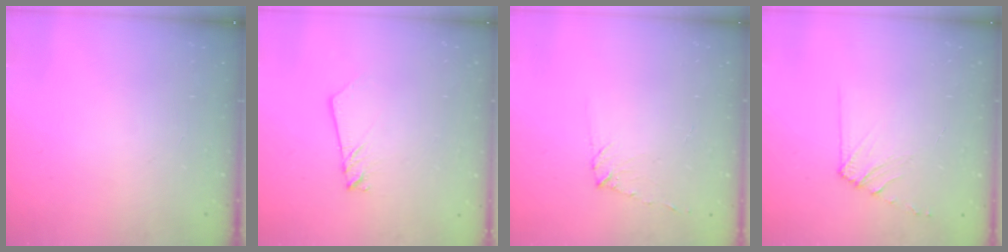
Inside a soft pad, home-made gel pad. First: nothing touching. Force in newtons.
{"total": 2.5, "press": 2.5, "slide": 0.1}
{"total": 5.3, "press": 5.3, "slide": 0.6}
{"total": 6.8, "press": 6.7, "slide": 0.8}